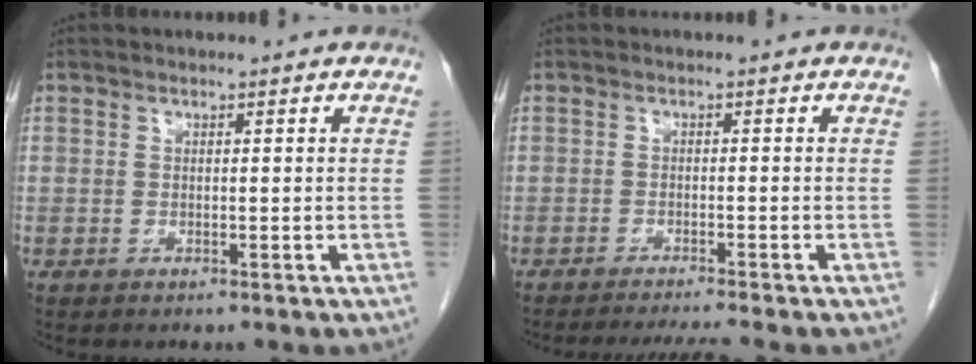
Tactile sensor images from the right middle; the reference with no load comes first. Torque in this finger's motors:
{"motor_torque": [0.02, -0.02, 0.01, 0.00]}